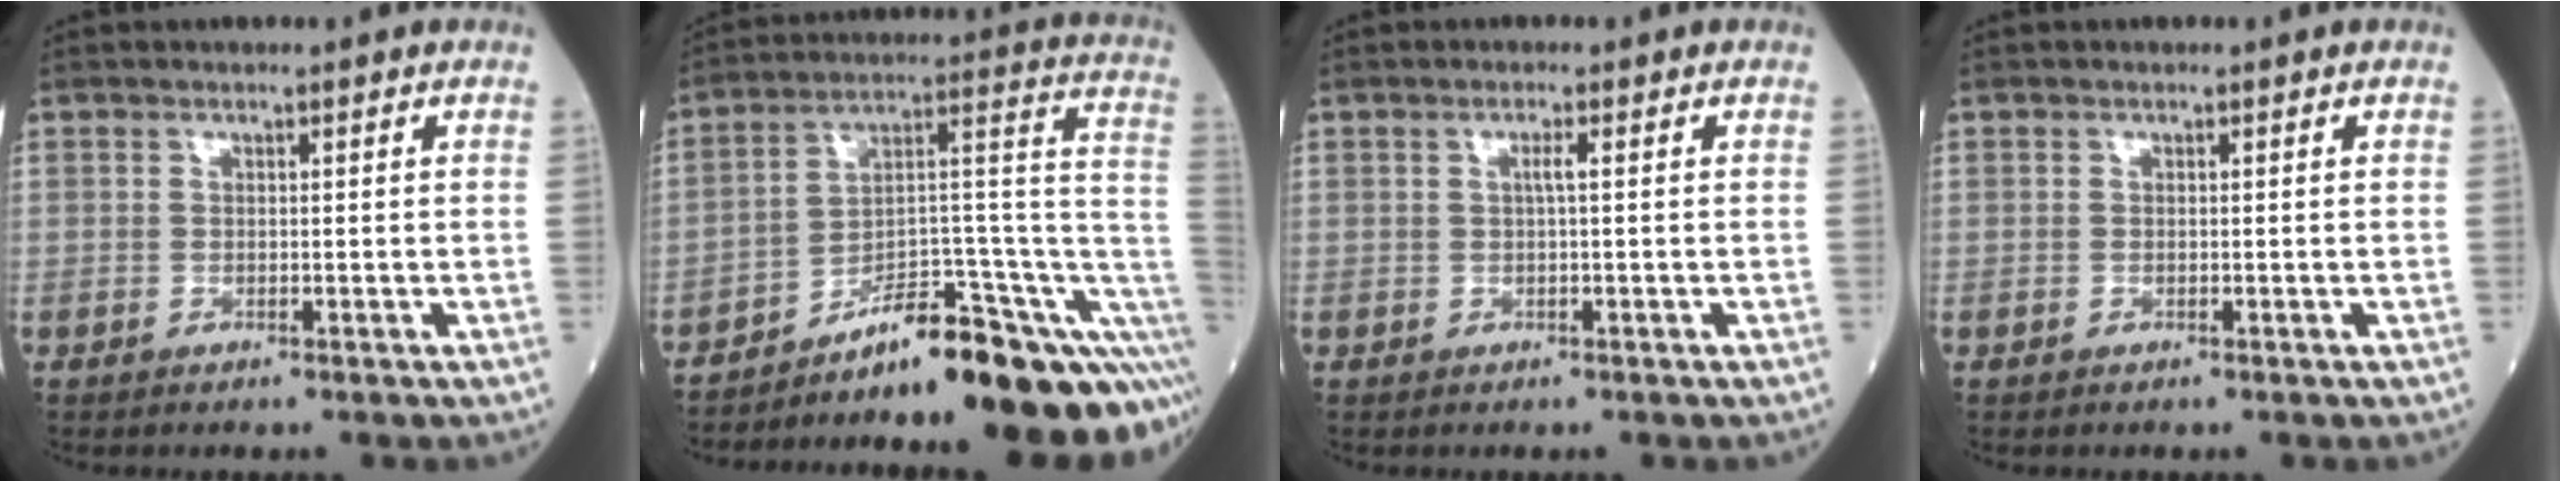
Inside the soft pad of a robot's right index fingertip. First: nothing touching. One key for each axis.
{"total": 17.7, "fx": -14.5, "fy": 2.0, "fz": 9.9, "tx": -0.071, "ty": 0.069, "tz": -0.209}
{"total": 1.1, "fx": 0.2, "fy": -0.2, "fz": 1.0, "tx": -0.019, "ty": 0.002, "tz": 0.002}
{"total": 0.0}